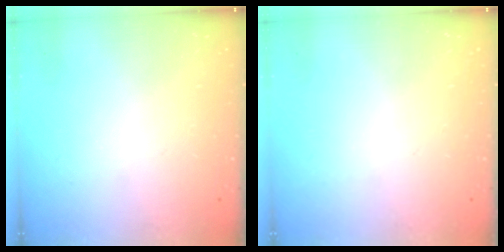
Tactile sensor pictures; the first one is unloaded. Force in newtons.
{"total": 0.0}